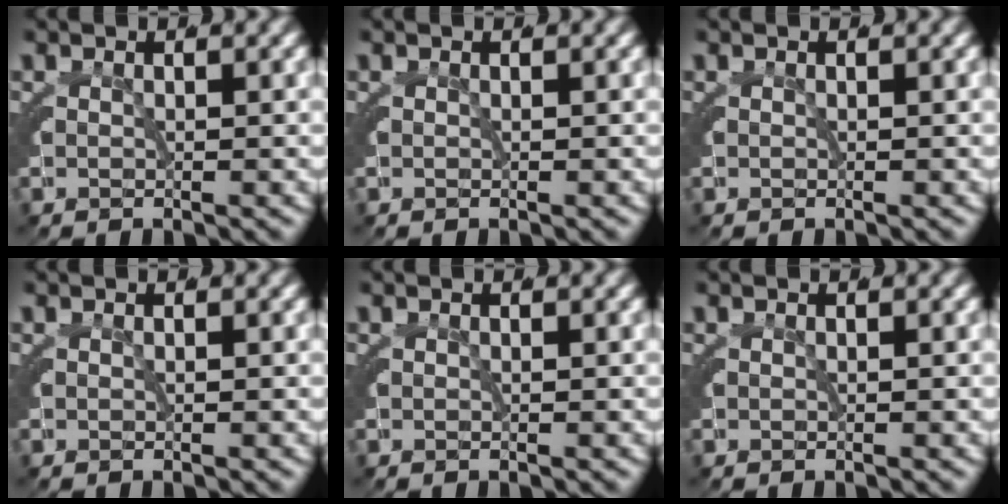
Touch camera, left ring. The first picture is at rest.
{"total": 0.0}
{"total": 0.0}
{"total": 0.0}
{"total": 0.0}
{"total": 0.0}